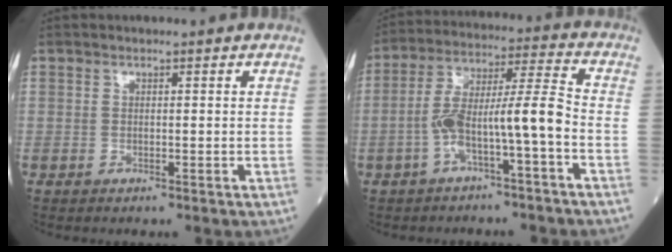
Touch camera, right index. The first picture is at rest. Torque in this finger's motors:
{"motor_torque": [1.69, -0.41, 0.72, 0.20]}